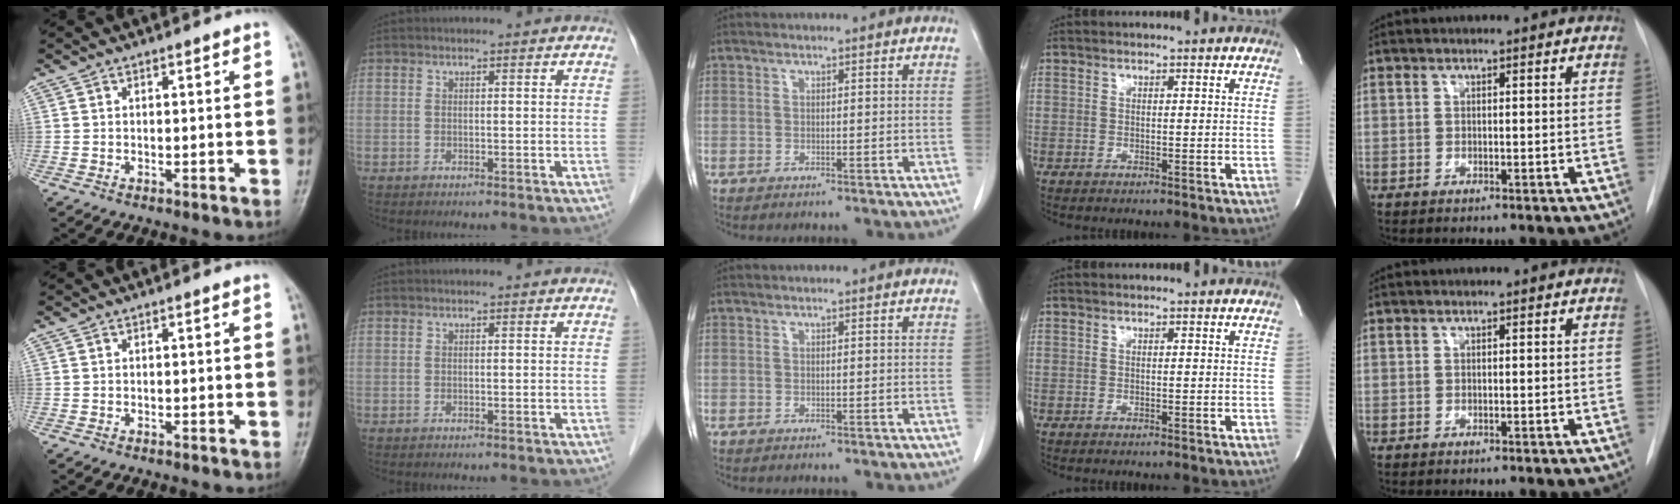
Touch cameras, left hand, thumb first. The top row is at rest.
{}